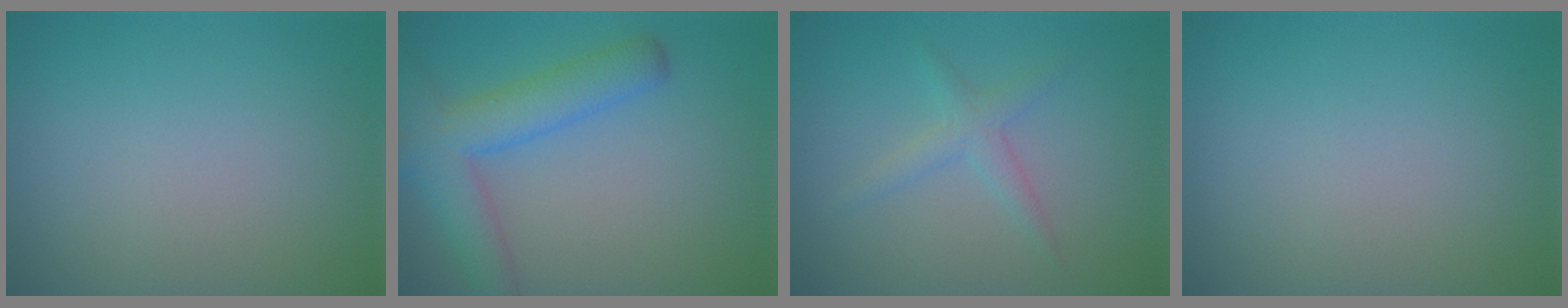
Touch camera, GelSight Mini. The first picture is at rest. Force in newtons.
{"total": 5.8, "press": 5.8, "slide": 0.3}
{"total": 1.8, "press": 1.8, "slide": 0.1}
{"total": 0.0}